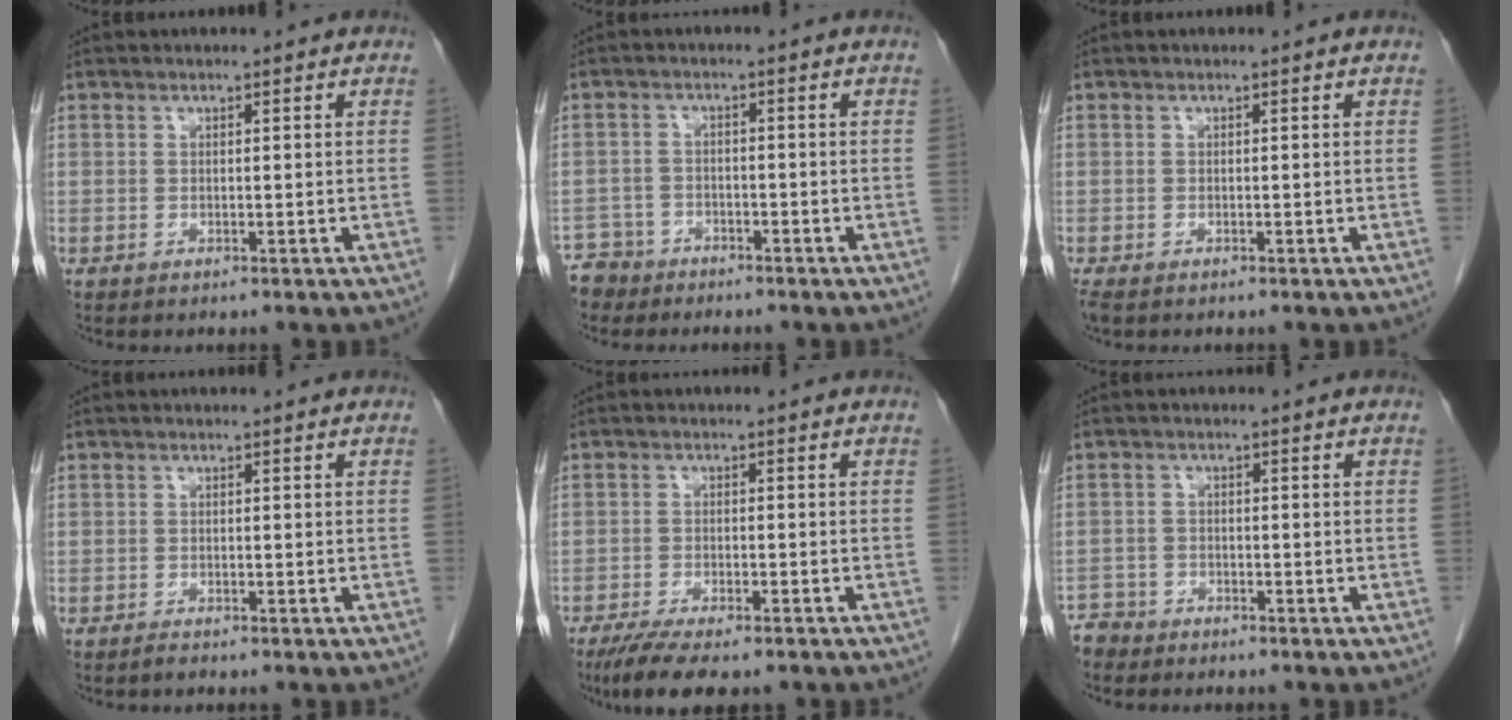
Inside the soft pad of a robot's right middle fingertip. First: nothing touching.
{"total": 4.8, "force": [-3.9, 2.7, -0.7], "torque": [0.014, 0.001, -0.075]}
{"total": 1.9, "force": [-1.3, 0.9, 1.0], "torque": [-0.021, -0.006, -0.021]}
{"total": 0.7, "force": [-0.7, 0.1, 0.2], "torque": [-0.006, -0.002, -0.012]}
{"total": 8.5, "force": [-6.6, 2.0, 4.9], "torque": [-0.076, -0.015, -0.104]}
{"total": 2.8, "force": [-2.6, 1.0, -0.6], "torque": [0.009, -0.001, -0.052]}